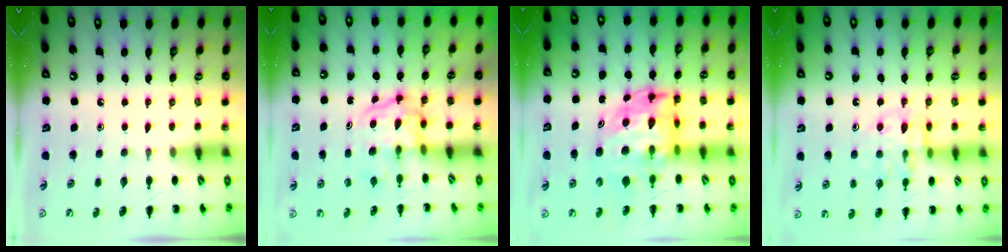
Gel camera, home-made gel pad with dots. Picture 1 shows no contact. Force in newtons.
{"total": 3.8, "press": 3.8, "slide": 0.4}
{"total": 11.0, "press": 10.6, "slide": 3.0}
{"total": 11.3, "press": 11.2, "slide": 1.4}